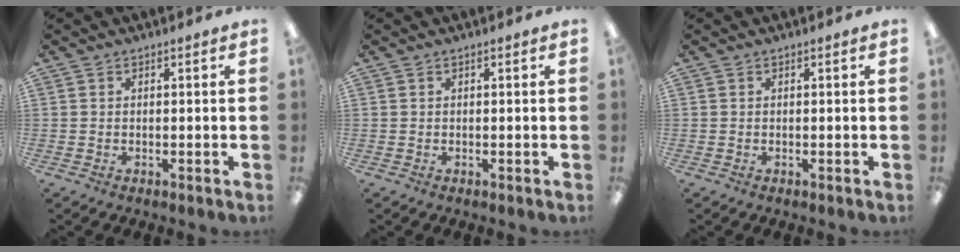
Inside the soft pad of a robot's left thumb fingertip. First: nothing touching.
{"total": 0.0}
{"total": 0.0}